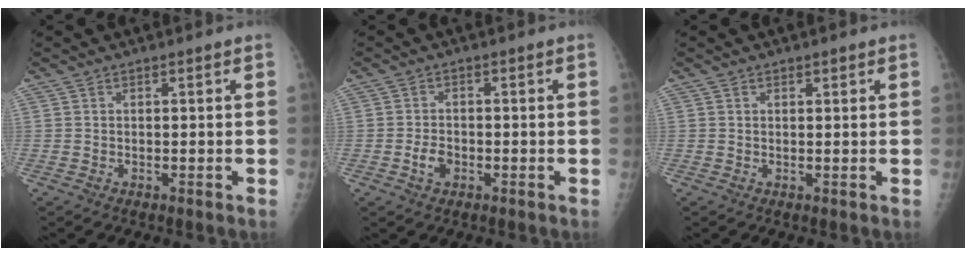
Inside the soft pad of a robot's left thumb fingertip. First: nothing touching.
{"total": 3.0, "force": [-1.1, 2.1, 1.8], "torque": [-0.027, 0.008, -0.020]}
{"total": 0.8, "force": [0.5, 0.4, 0.4], "torque": [-0.001, -0.003, 0.006]}